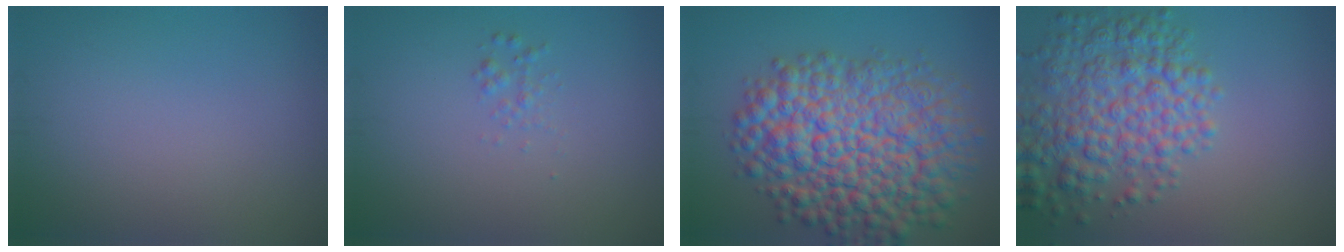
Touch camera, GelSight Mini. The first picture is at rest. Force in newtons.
{"total": 0.9, "press": 0.9, "slide": 0.1}
{"total": 12.8, "press": 12.8, "slide": 0.4}
{"total": 7.0, "press": 7.0, "slide": 0.3}